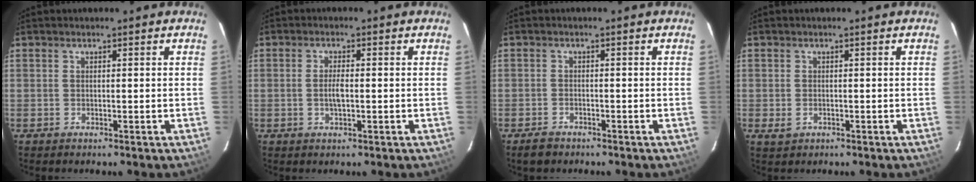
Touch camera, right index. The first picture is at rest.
{"total": 3.0, "force": [-0.3, 1.0, 2.8], "torque": [-0.051, 0.002, -0.005]}
{"total": 2.9, "force": [-2.2, 1.5, 0.9], "torque": [-0.028, 0.002, -0.037]}
{"total": 2.0, "force": [-0.7, 1.5, 1.1], "torque": [-0.018, -0.003, -0.012]}